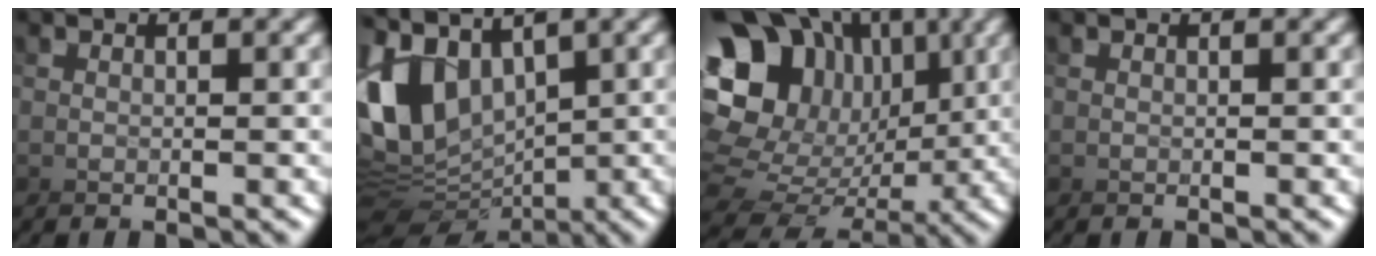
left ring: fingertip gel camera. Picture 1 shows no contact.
{"total": 5.7, "force": [0.9, 4.3, 3.7], "torque": [-0.105, 0.015, 0.005]}
{"total": 14.6, "force": [2.9, 11.5, 8.5], "torque": [-0.173, 0.008, 0.027]}
{"total": 0.0}